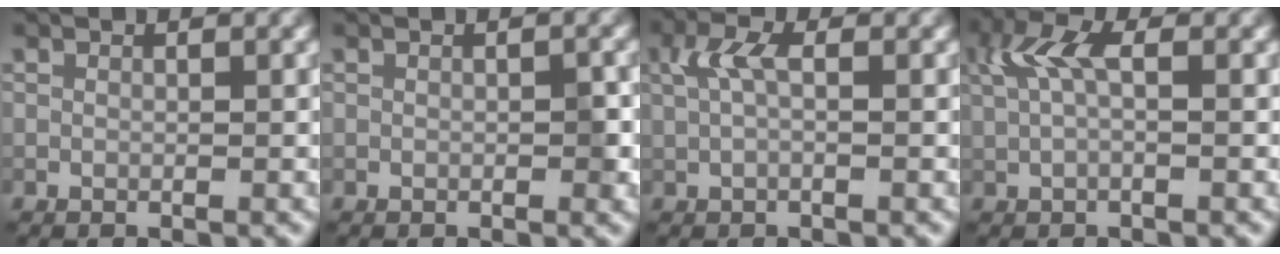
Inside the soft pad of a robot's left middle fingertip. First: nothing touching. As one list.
[{"total": 1.2, "force": [-0.3, 0.4, 1.1], "torque": [-0.014, 0.002, -0.003]}, {"total": 2.6, "force": [0.7, 1.0, 2.3], "torque": [-0.049, 0.007, 0.009]}, {"total": 3.5, "force": [1.1, 1.4, 3.0], "torque": [-0.066, 0.009, 0.018]}]